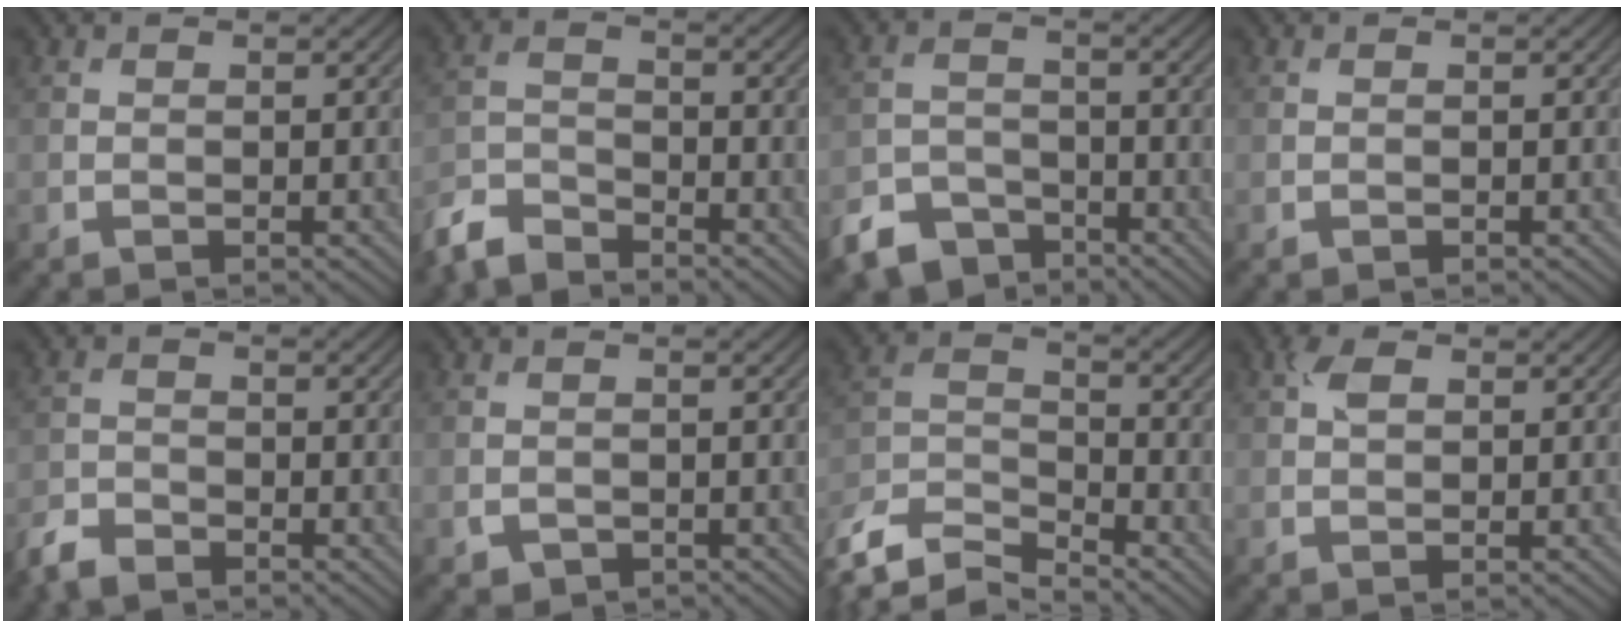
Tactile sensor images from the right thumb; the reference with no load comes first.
{"total": 5.2, "force": [-4.7, 1.7, 1.4], "torque": [-0.032, -0.009, -0.110]}
{"total": 6.2, "force": [-4.9, 3.3, 1.9], "torque": [-0.039, -0.010, -0.100]}
{"total": 0.0}
{"total": 3.4, "force": [-3.0, 1.2, 1.2], "torque": [-0.028, -0.007, -0.071]}
{"total": 1.2, "force": [-0.7, 0.9, 0.3], "torque": [-0.006, -0.007, -0.014]}
{"total": 8.8, "force": [-7.4, 2.7, 3.9], "torque": [-0.087, -0.014, -0.154]}
{"total": 2.2, "force": [0.8, 1.2, 1.6], "torque": [-0.036, 0.004, 0.014]}